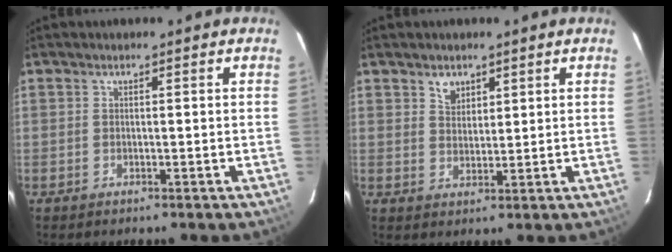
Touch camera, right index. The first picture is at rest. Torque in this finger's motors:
{"motor_torque": [0.00, 0.02, 0.03, 0.02]}